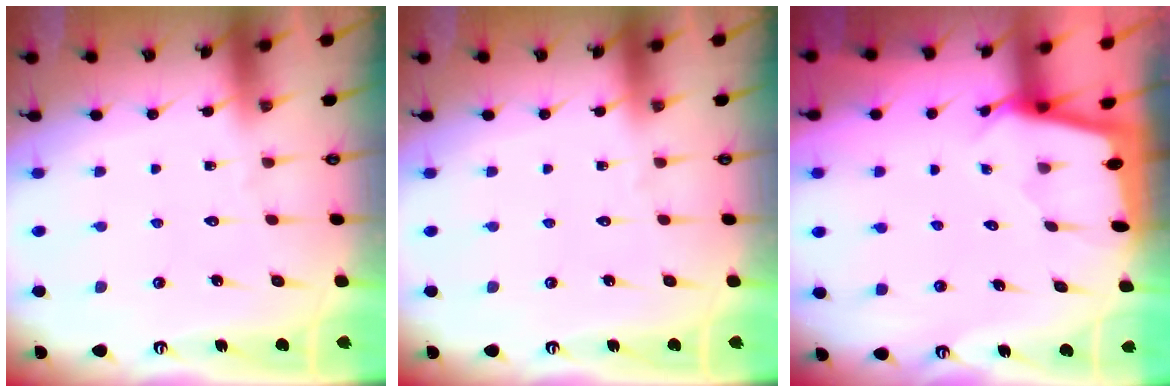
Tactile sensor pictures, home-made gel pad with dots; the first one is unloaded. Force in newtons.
{"total": 0.0}
{"total": 1.8, "press": 1.7, "slide": 0.2}